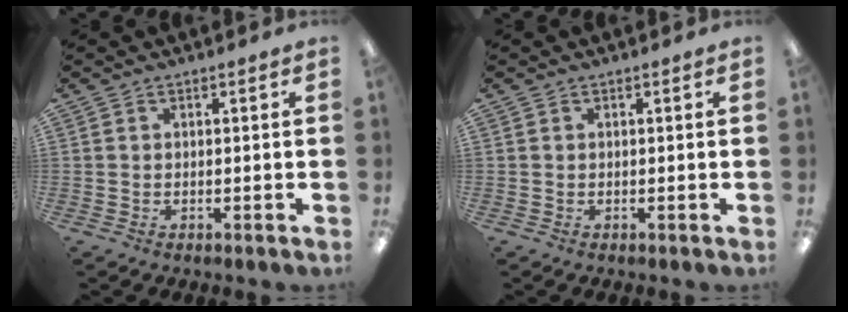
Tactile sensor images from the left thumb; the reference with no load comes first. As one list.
[{"total": 0.0}]